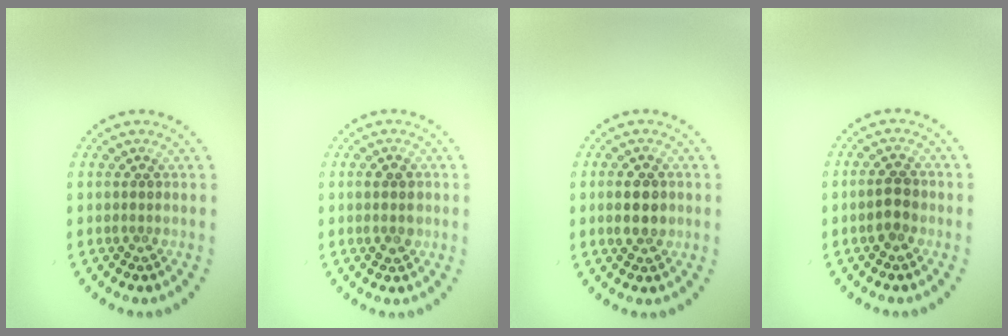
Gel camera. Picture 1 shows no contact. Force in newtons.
{"total": 2.5, "press": 2.5, "slide": 0.2}
{"total": 2.9, "press": 2.9, "slide": 0.1}
{"total": 2.1, "press": 2.1, "slide": 0.3}